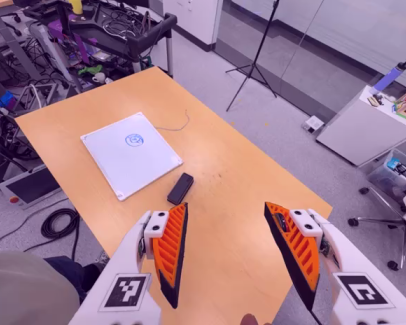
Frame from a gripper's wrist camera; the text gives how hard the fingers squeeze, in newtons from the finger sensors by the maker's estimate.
{"total": 0.0}